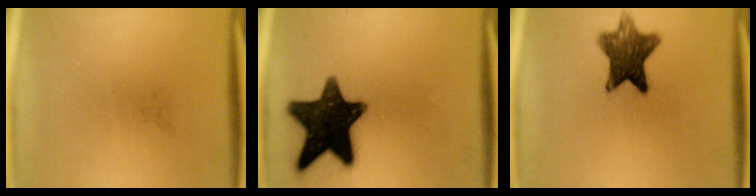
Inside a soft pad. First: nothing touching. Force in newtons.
{"total": 16.4}
{"total": 9.9}